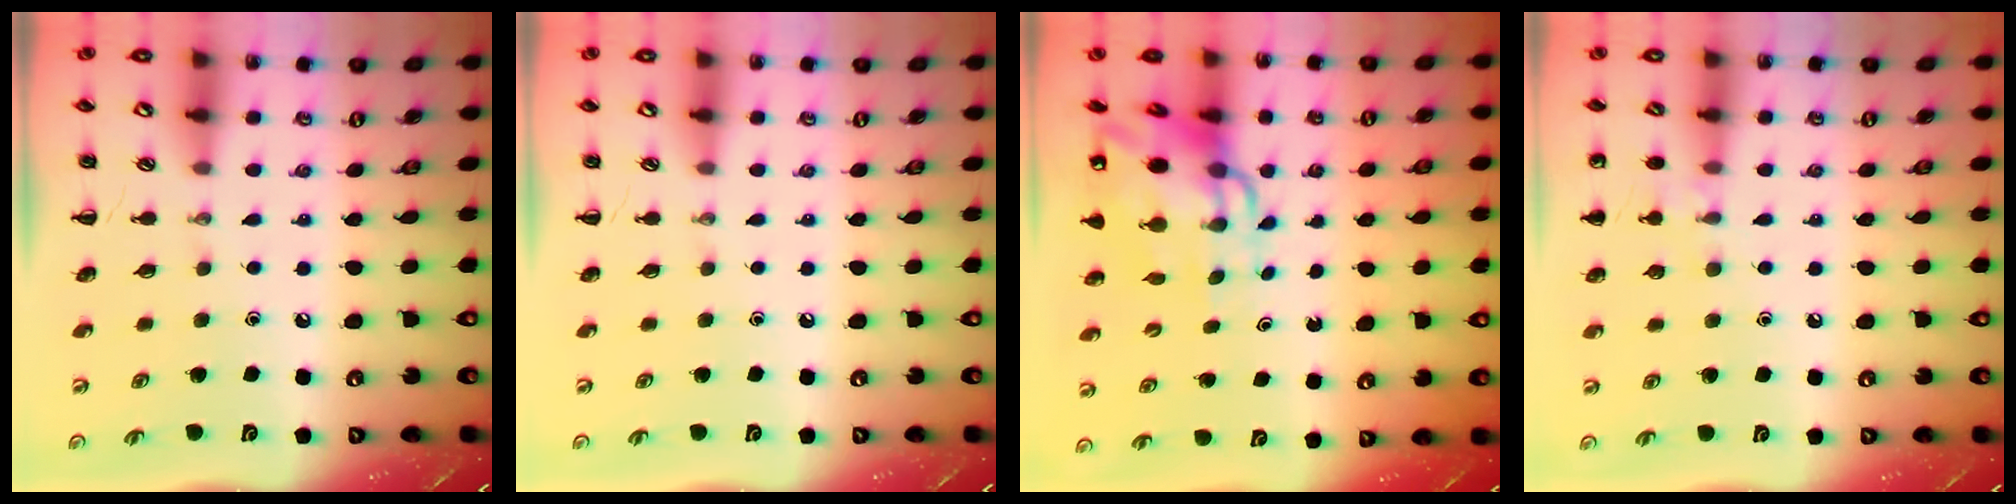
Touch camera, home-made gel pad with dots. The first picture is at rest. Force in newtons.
{"total": 0.0}
{"total": 10.4, "press": 10.0, "slide": 2.7}
{"total": 7.0, "press": 6.6, "slide": 2.1}